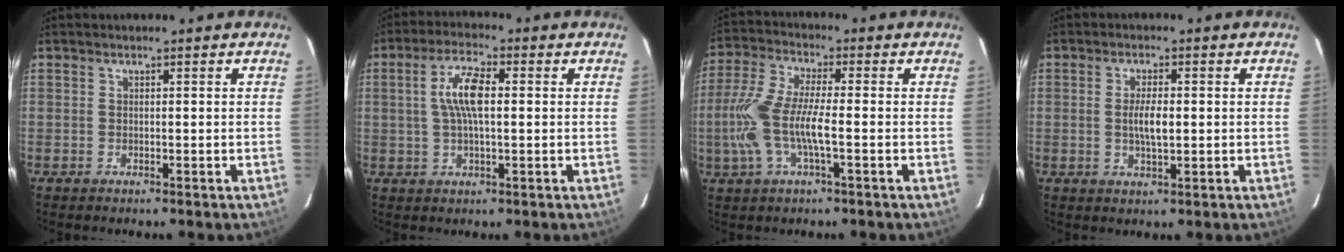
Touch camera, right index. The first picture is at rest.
{"total": 7.2, "force": [0.9, 2.2, 6.8], "torque": [-0.133, 0.011, 0.017]}
{"total": 12.0, "force": [-2.2, 2.8, 11.4], "torque": [-0.252, 0.000, -0.045]}
{"total": 4.1, "force": [0.0, 1.3, 3.9], "torque": [-0.072, -0.002, 0.001]}